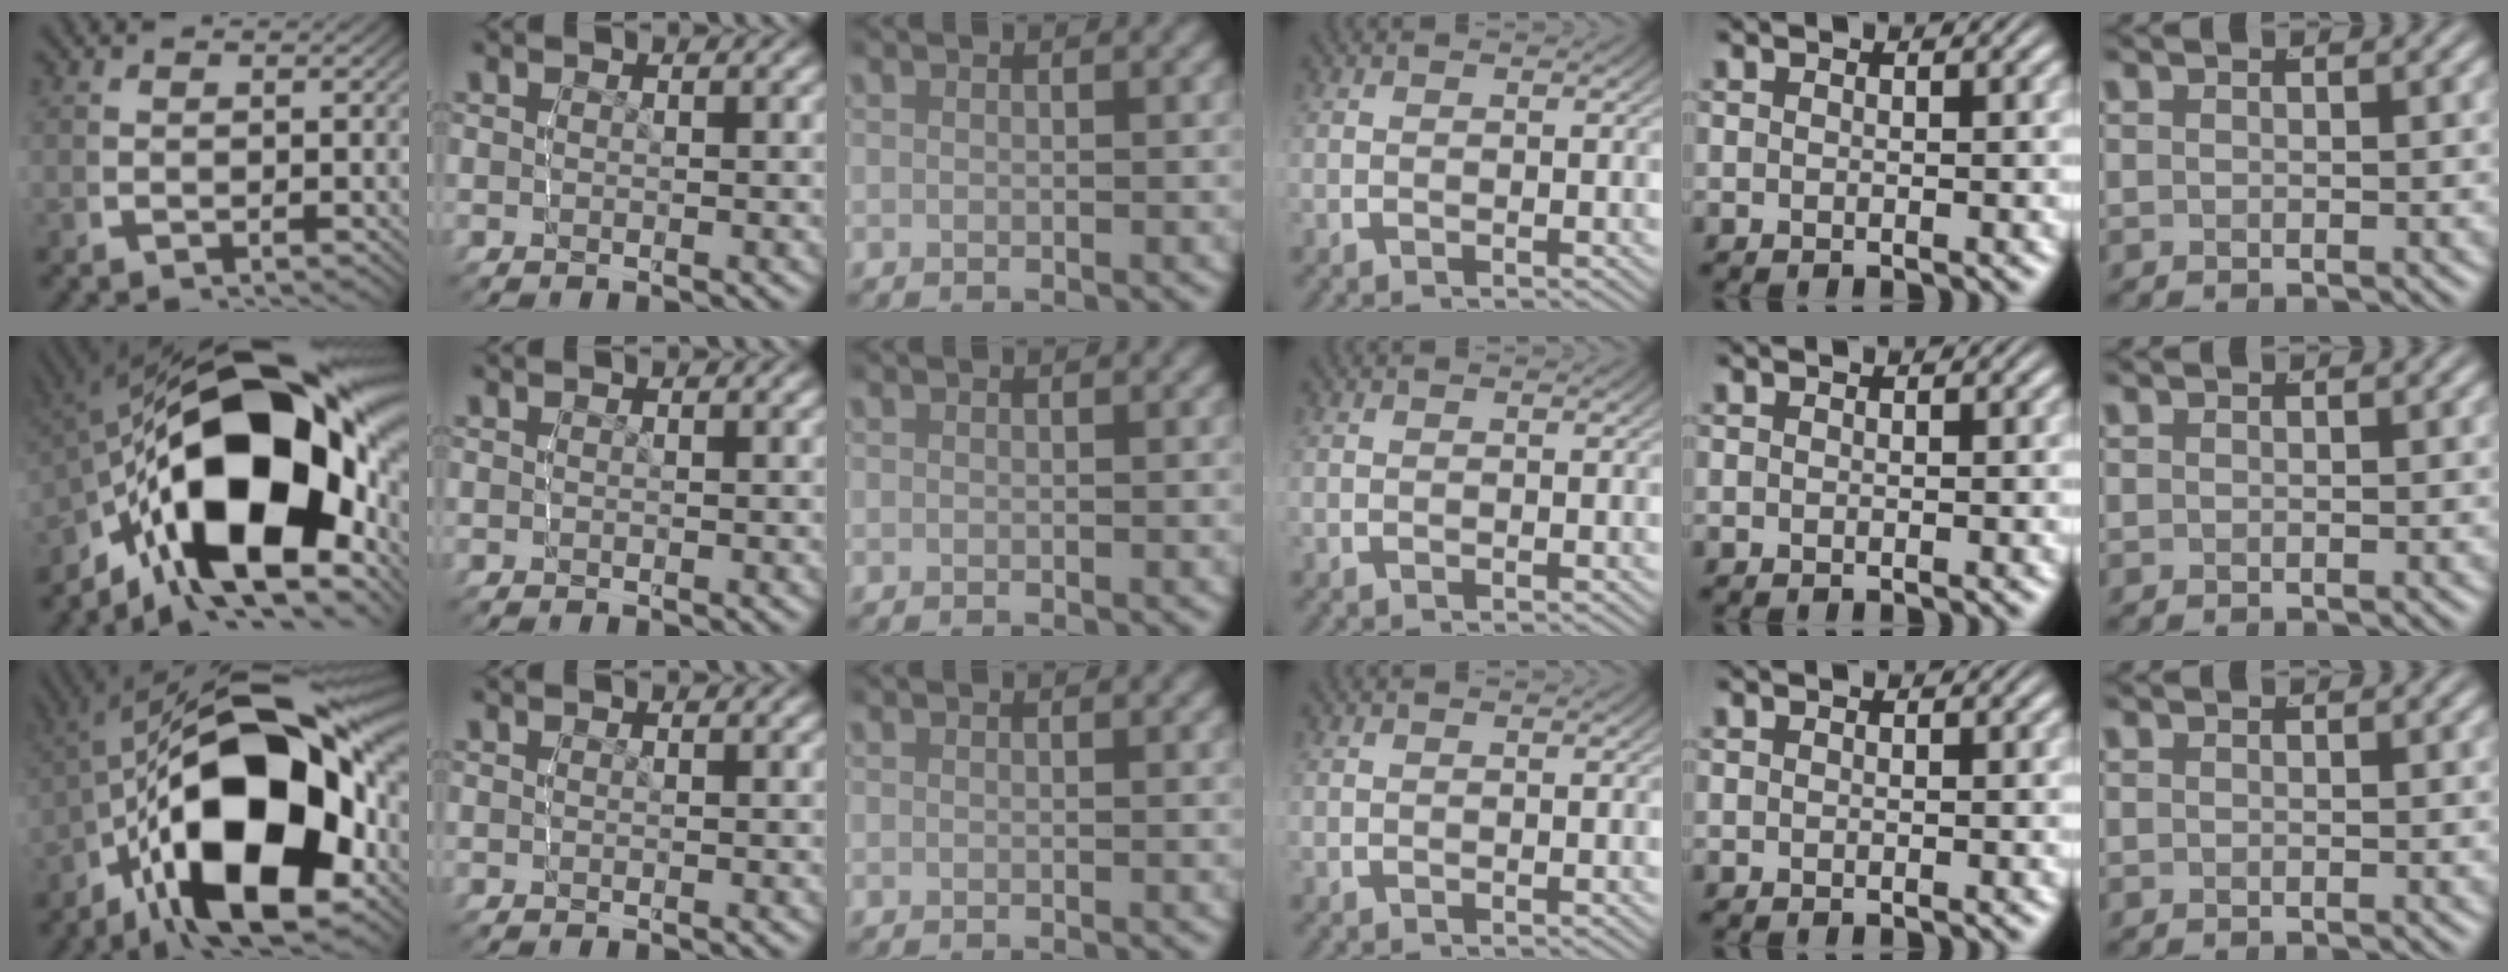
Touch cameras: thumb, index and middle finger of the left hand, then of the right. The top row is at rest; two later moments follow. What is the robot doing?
{"motion": "lift_and_place", "object": "toy banana"}